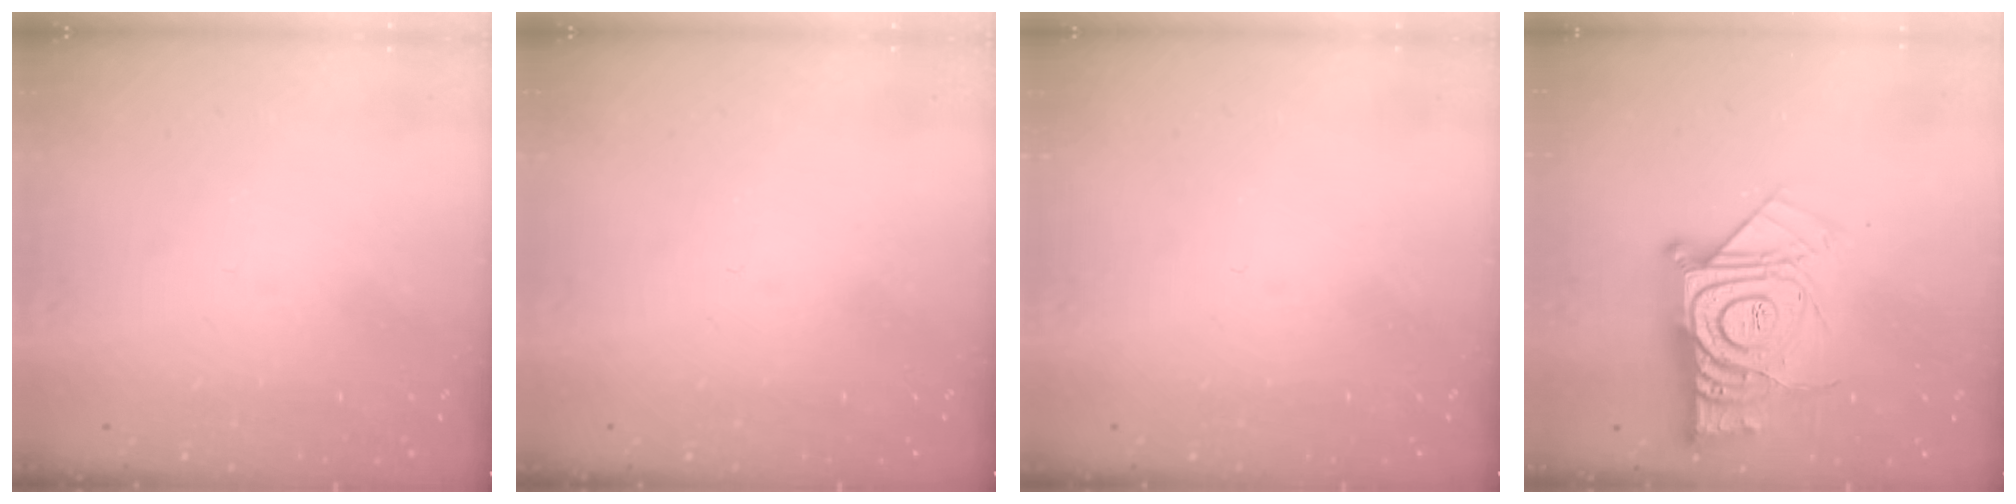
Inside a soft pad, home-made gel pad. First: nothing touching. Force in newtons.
{"total": 0.0}
{"total": 0.0}
{"total": 17.0, "press": 16.9, "slide": 1.6}